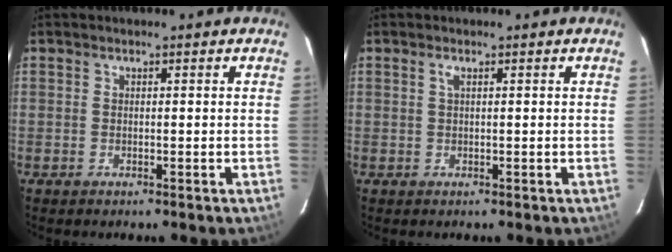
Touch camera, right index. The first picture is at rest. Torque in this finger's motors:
{"motor_torque": [0.12, -0.02, 0.10, 0.02]}